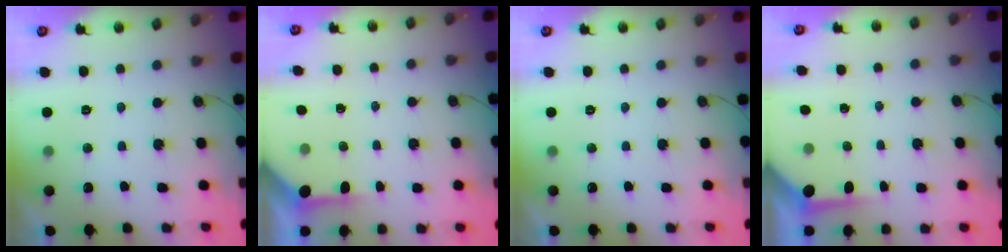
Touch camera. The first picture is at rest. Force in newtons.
{"total": 3.4, "press": 3.3, "slide": 0.3}
{"total": 0.0}
{"total": 3.9, "press": 3.9, "slide": 0.3}